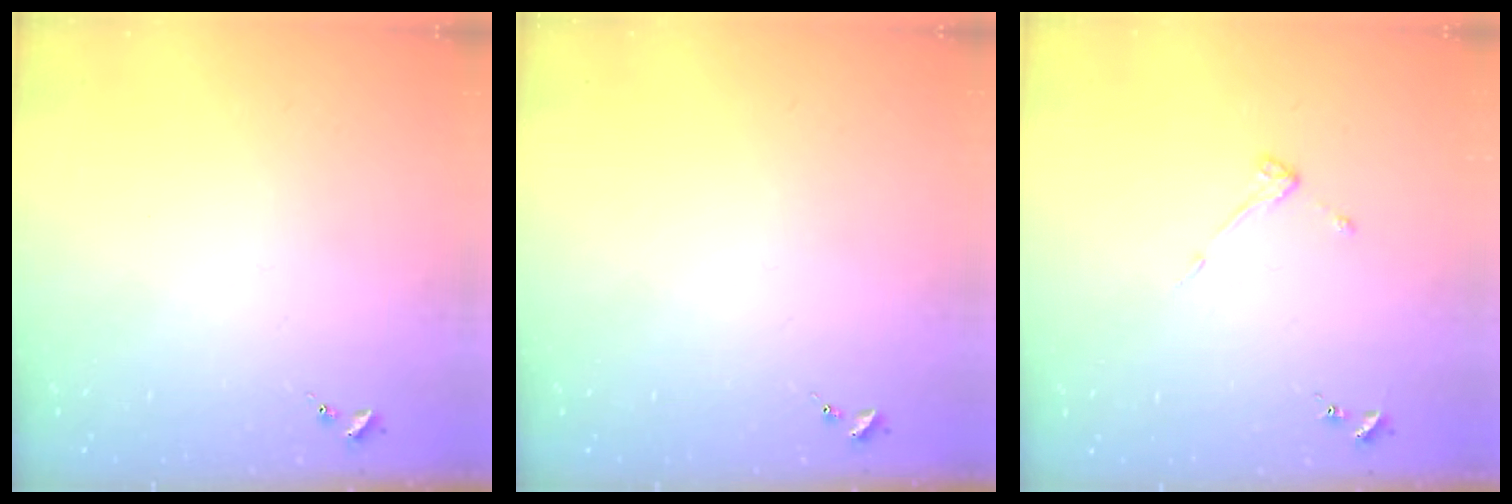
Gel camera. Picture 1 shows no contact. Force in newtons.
{"total": 0.0}
{"total": 4.3, "press": 4.3, "slide": 0.4}